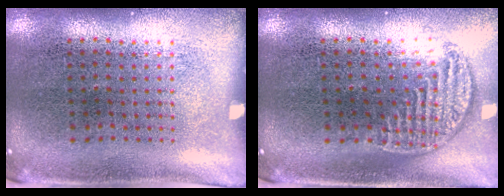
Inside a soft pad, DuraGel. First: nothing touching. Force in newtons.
{"total": 1.2, "press": 1.1, "slide": 0.5}